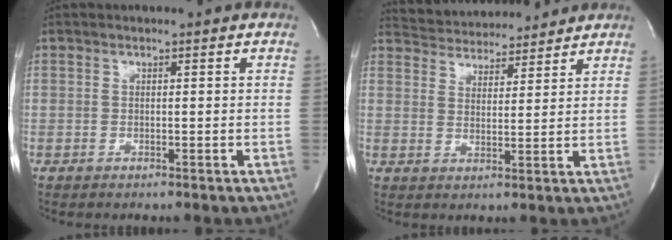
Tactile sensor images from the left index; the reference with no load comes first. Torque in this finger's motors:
{"motor_torque": [-0.42, -0.39, 0.24, 0.06]}